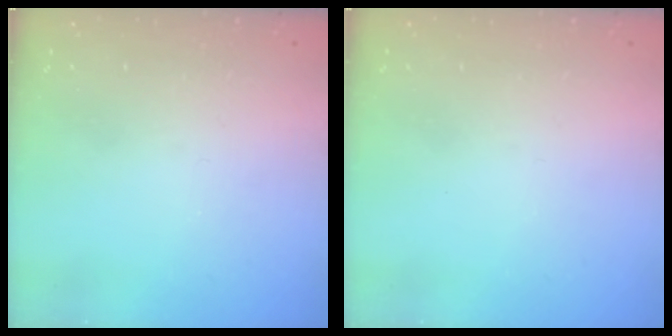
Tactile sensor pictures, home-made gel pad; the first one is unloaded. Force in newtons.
{"total": 0.0}